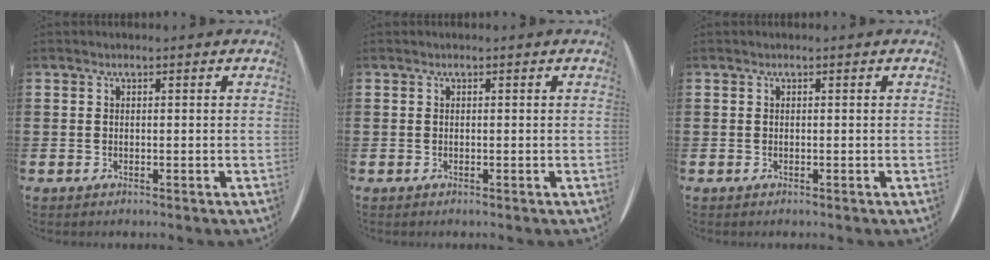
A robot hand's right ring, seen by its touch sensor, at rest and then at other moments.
{"total": 0.0}
{"total": 0.0}